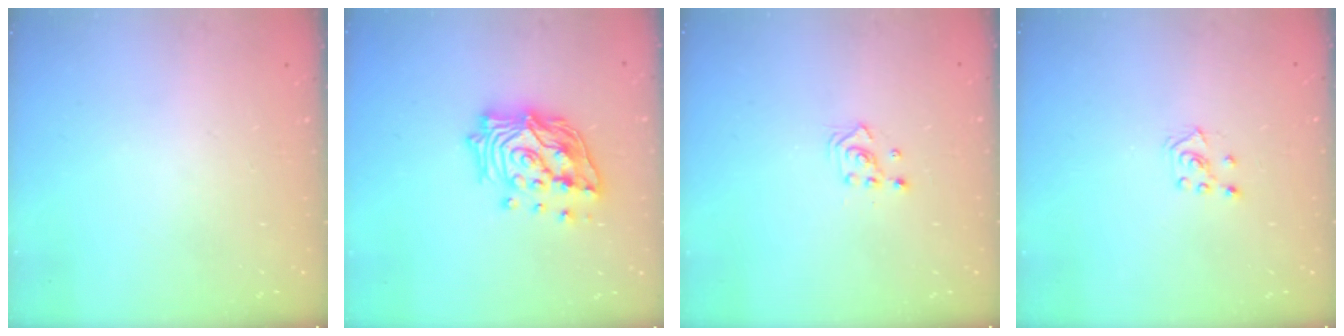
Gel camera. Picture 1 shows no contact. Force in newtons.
{"total": 18.9, "press": 18.8, "slide": 1.7}
{"total": 2.4, "press": 2.4, "slide": 0.3}
{"total": 3.8, "press": 3.7, "slide": 0.5}